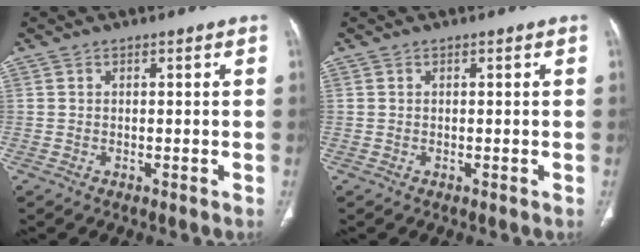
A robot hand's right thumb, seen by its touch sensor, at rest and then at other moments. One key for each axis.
{"total": 0.0}